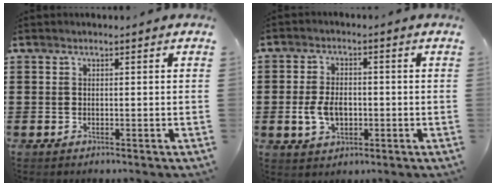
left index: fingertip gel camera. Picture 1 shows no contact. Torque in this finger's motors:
{"motor_torque": [0.45, 0.20, 0.30, 0.13]}